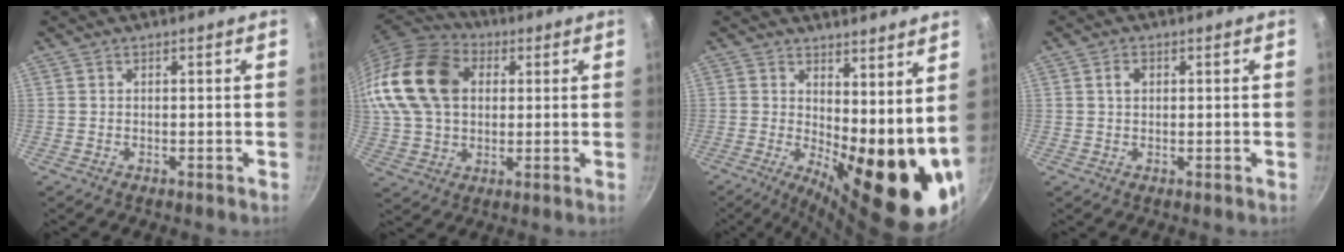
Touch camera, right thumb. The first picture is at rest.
{"total": 21.0, "force": [4.6, 15.2, 13.7], "torque": [-0.258, 0.020, 0.077]}
{"total": 17.3, "force": [2.8, 6.8, 15.7], "torque": [-0.182, -0.037, 0.050]}
{"total": 2.0, "force": [0.6, 1.4, 1.3], "torque": [-0.017, 0.004, 0.008]}